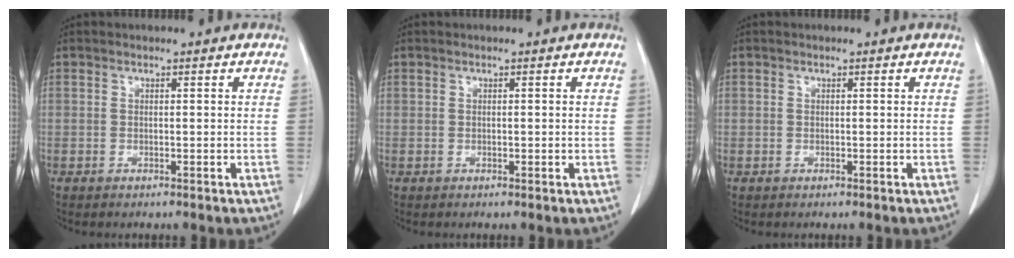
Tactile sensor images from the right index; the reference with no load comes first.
{"total": 0.0}
{"total": 0.5, "force": [0.0, 0.5, -0.1], "torque": [0.006, 0.006, -0.004]}